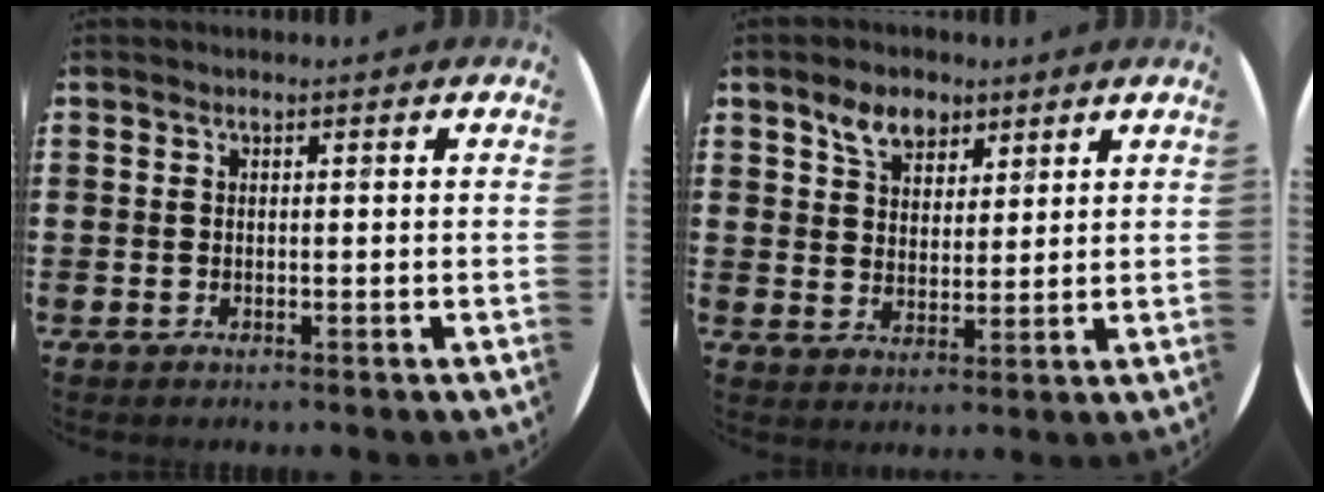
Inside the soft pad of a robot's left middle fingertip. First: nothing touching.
{"total": 5.2, "force": [3.8, 3.0, 1.9], "torque": [-0.032, 0.000, 0.069]}